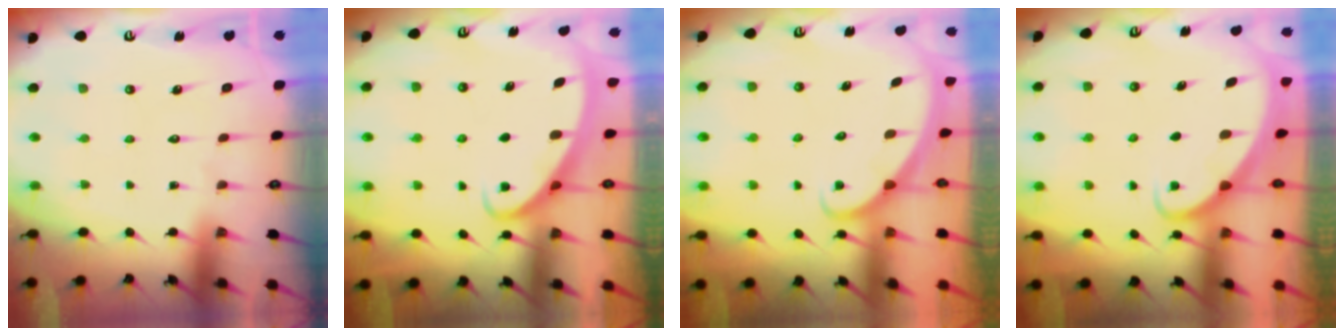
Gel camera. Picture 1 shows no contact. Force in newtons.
{"total": 2.5, "press": 2.5, "slide": 0.4}
{"total": 1.8, "press": 1.8, "slide": 0.1}
{"total": 1.9, "press": 1.9, "slide": 0.1}